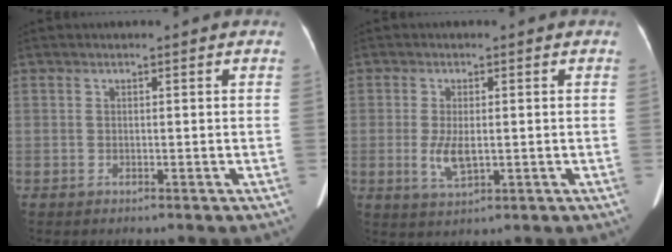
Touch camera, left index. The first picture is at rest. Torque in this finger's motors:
{"motor_torque": [0.58, 0.01, 0.26, 0.13]}